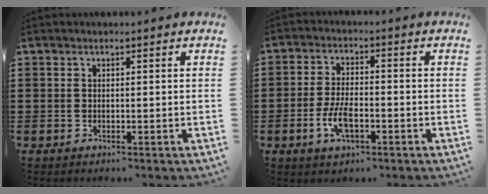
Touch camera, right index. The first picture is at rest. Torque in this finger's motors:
{"motor_torque": [1.09, 1.05, 0.20, 0.11]}